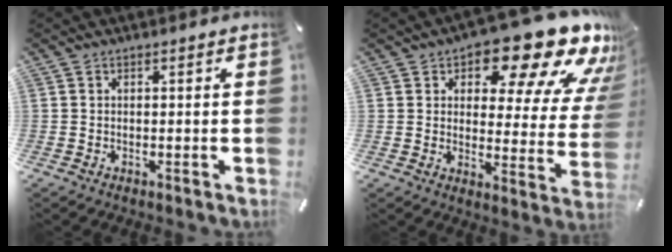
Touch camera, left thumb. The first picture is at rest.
{"total": 19.0, "force": [13.4, 7.6, 11.2], "torque": [-0.150, -0.099, 0.219]}